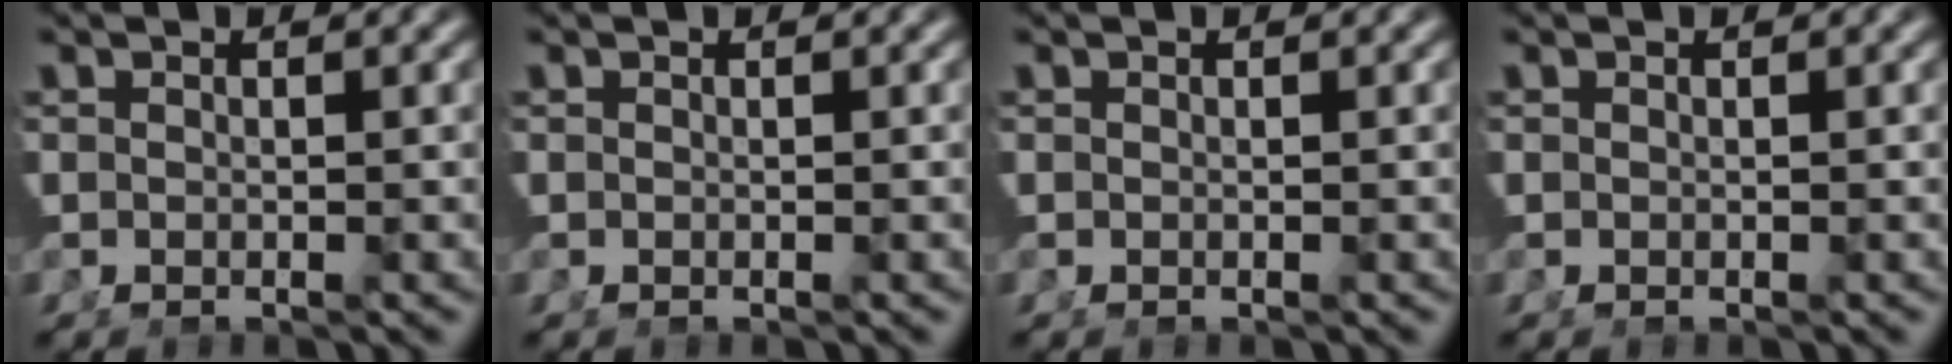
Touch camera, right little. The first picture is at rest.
{"total": 0.0}
{"total": 0.0}
{"total": 0.0}